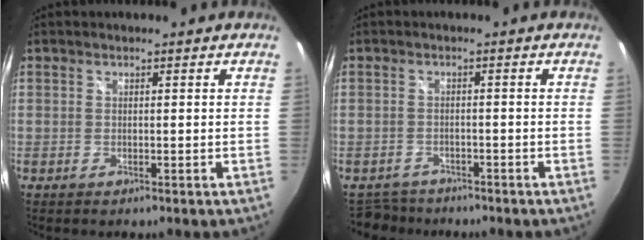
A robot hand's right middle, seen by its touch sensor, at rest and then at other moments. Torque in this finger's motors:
{"motor_torque": [-0.41, 0.05, -0.09, -0.03]}